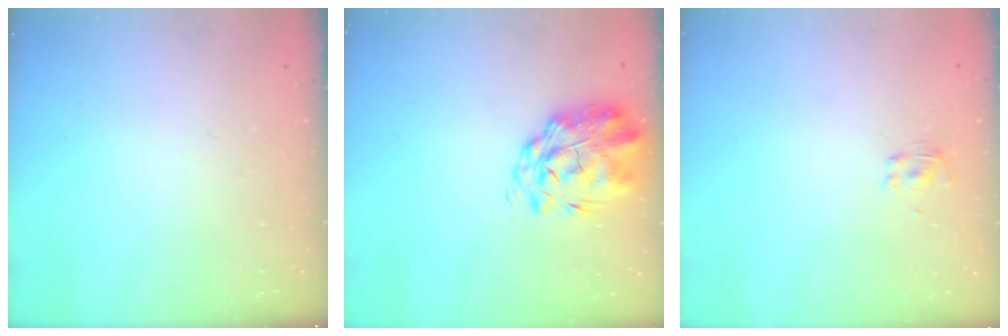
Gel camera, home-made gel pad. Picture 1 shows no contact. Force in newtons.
{"total": 3.1, "press": 2.6, "slide": 1.7}
{"total": 1.9, "press": 1.6, "slide": 1.0}